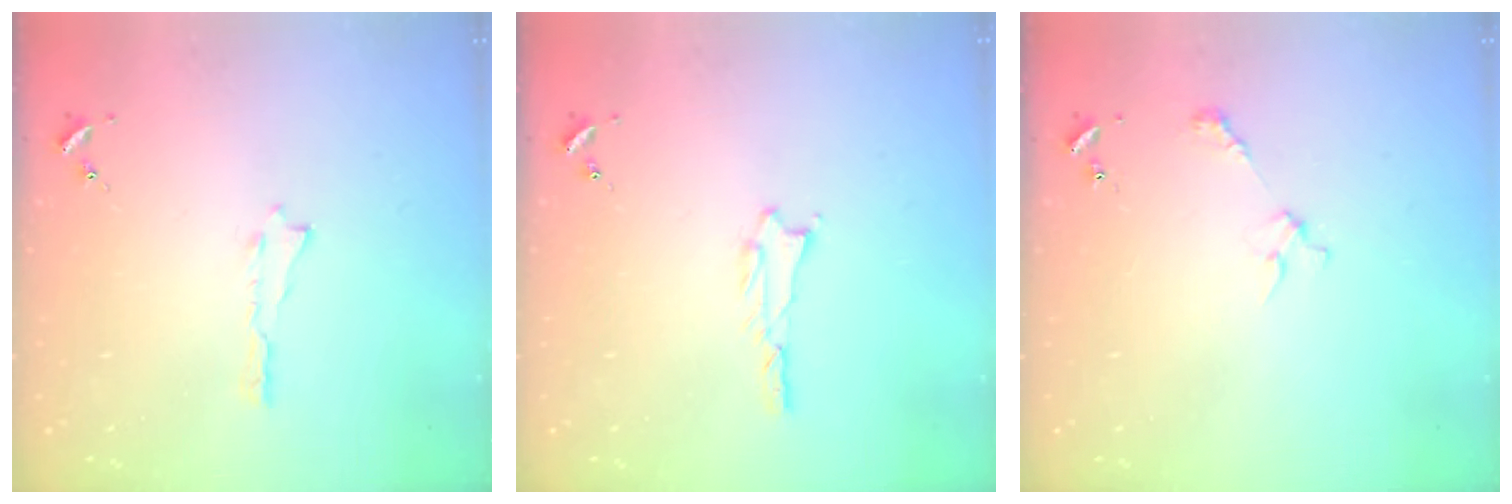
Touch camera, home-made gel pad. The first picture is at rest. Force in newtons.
{"total": 0.9, "press": 0.9, "slide": 0.2}
{"total": 3.7, "press": 3.7, "slide": 0.4}